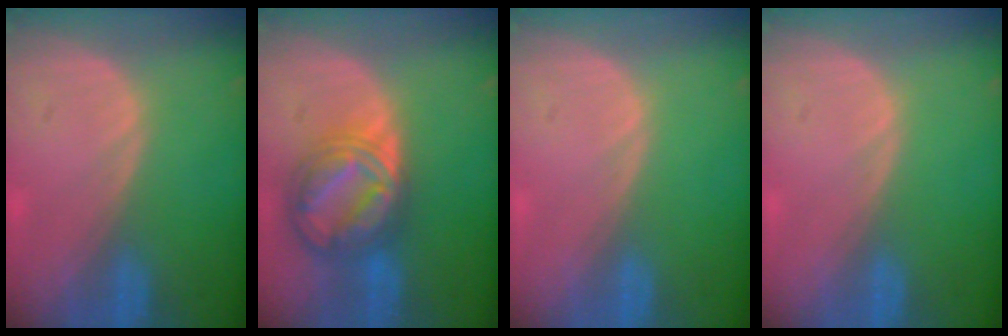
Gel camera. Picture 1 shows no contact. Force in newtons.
{"total": 9.0, "press": 9.0, "slide": 0.7}
{"total": 0.0}
{"total": 0.0}